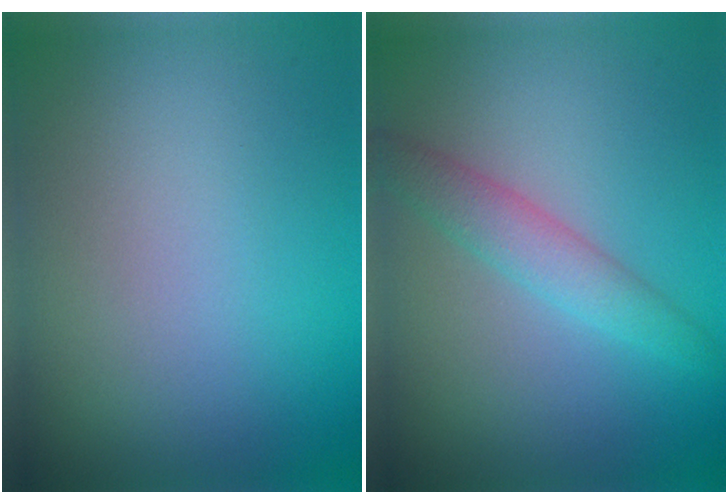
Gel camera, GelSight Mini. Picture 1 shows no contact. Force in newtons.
{"total": 2.9, "press": 2.8, "slide": 0.1}